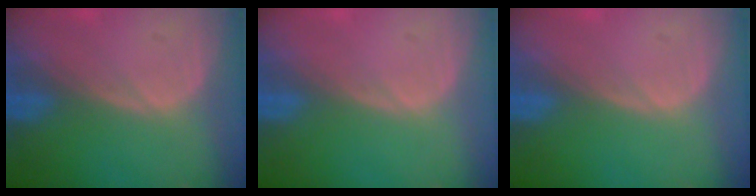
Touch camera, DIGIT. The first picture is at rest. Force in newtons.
{"total": 0.0}
{"total": 0.0}